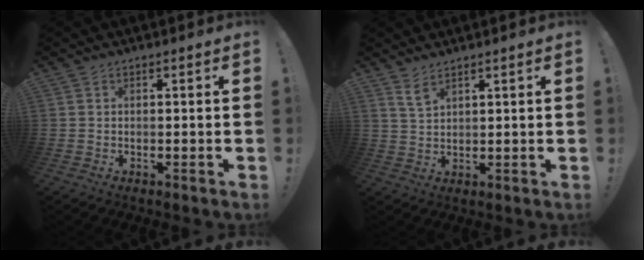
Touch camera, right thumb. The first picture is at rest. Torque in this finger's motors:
{"motor_torque": [0.33, 0.39, 0.30, 0.06, -0.13]}